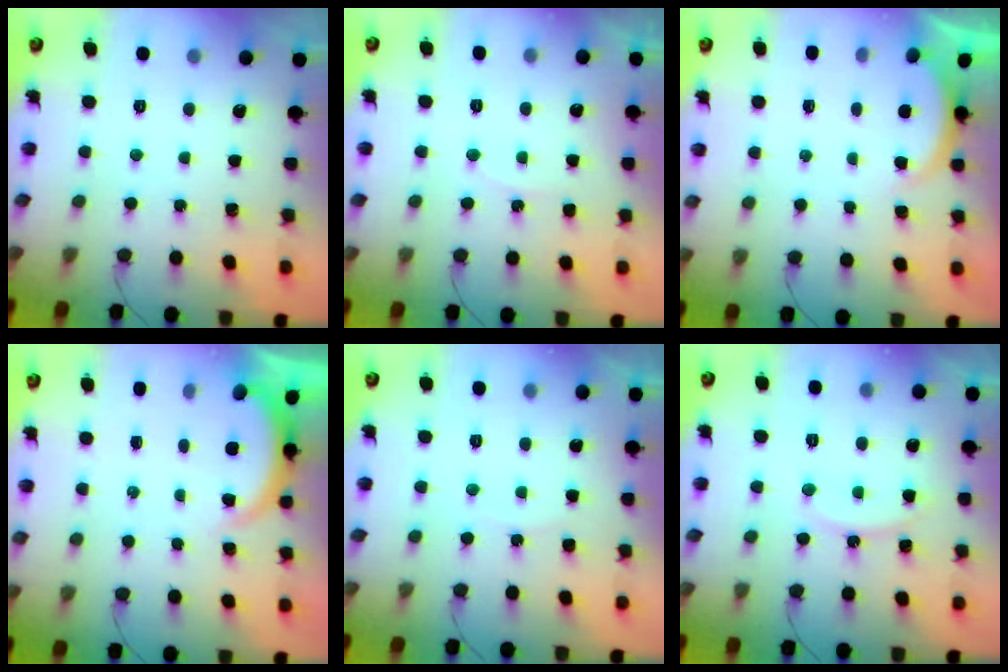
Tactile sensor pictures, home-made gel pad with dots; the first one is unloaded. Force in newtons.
{"total": 5.1, "press": 4.7, "slide": 2.1}
{"total": 2.2, "press": 2.2, "slide": 0.6}
{"total": 1.8, "press": 1.8, "slide": 0.5}
{"total": 2.8, "press": 2.8, "slide": 0.6}
{"total": 10.5, "press": 10.5, "slide": 0.6}